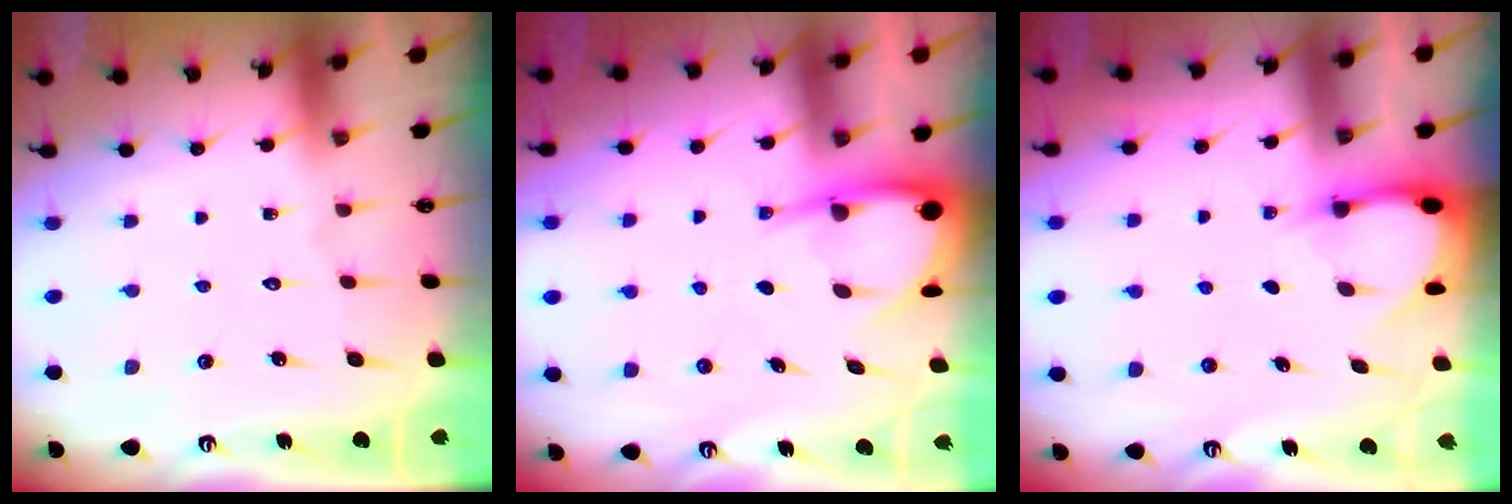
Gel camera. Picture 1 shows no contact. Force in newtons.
{"total": 6.2, "press": 6.1, "slide": 0.8}
{"total": 3.0, "press": 3.0, "slide": 0.4}